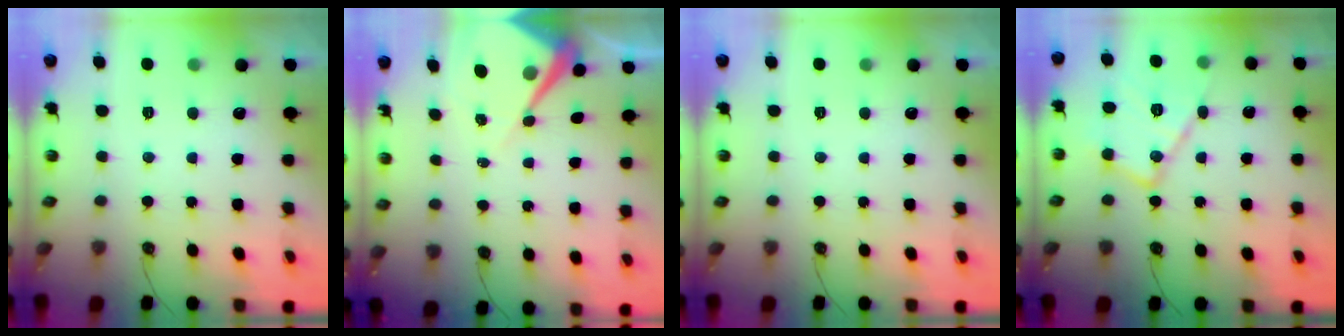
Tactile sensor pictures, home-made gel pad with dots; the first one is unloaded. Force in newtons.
{"total": 7.2, "press": 7.2, "slide": 0.6}
{"total": 0.0}
{"total": 14.4, "press": 14.4, "slide": 0.8}